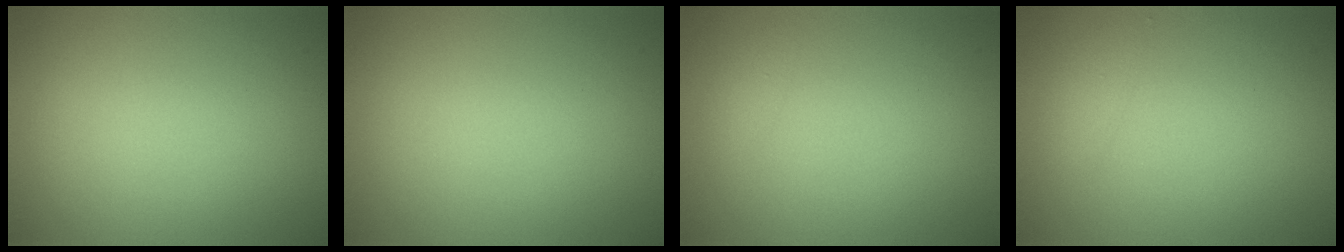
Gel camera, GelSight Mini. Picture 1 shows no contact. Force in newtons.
{"total": 0.0}
{"total": 0.5, "press": 0.5, "slide": 0.0}
{"total": 0.8, "press": 0.8, "slide": 0.0}